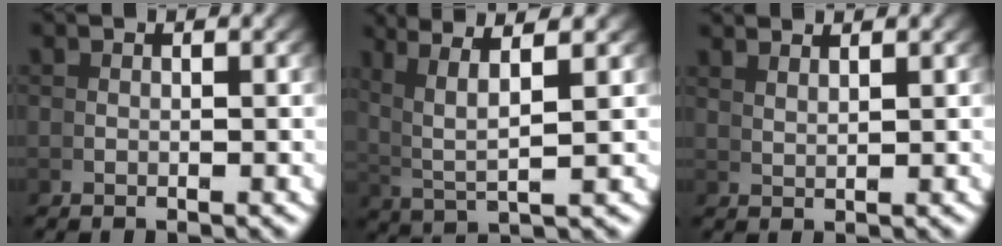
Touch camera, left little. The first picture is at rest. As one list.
[{"total": 6.7, "force": [3.4, 2.3, 5.3], "torque": [-0.093, 0.009, 0.060]}, {"total": 2.7, "force": [2.4, -1.1, 0.4], "torque": [0.003, 0.004, 0.050]}]